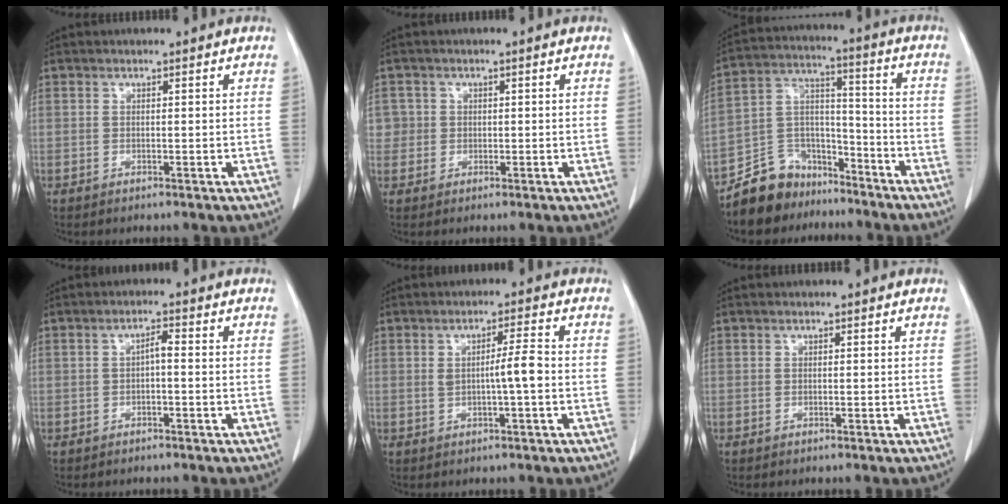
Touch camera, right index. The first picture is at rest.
{"total": 2.4, "force": [0.2, 2.4, -0.2], "torque": [0.025, 0.010, 0.003]}
{"total": 10.7, "force": [-8.6, 6.2, 1.3], "torque": [-0.027, 0.053, -0.155]}
{"total": 1.8, "force": [-0.3, 0.4, 1.7], "torque": [-0.029, 0.005, -0.006]}
{"total": 3.9, "force": [-0.2, 0.0, 3.9], "torque": [-0.063, 0.004, -0.001]}
{"total": 0.0}